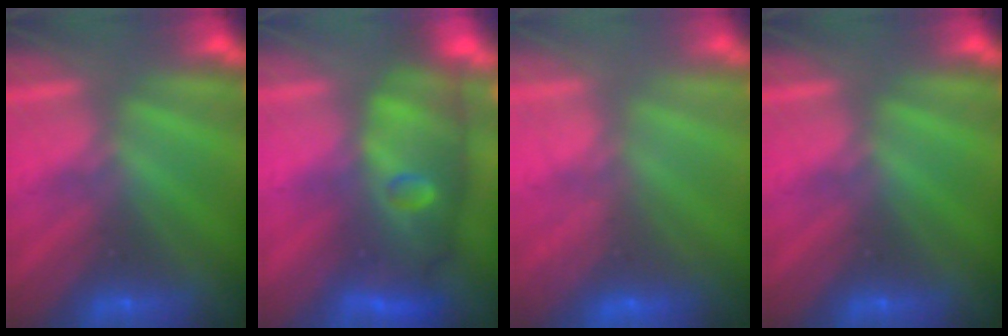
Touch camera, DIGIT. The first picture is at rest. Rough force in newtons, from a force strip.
{"total": 7.4}
{"total": 7.3}
{"total": 0.0}